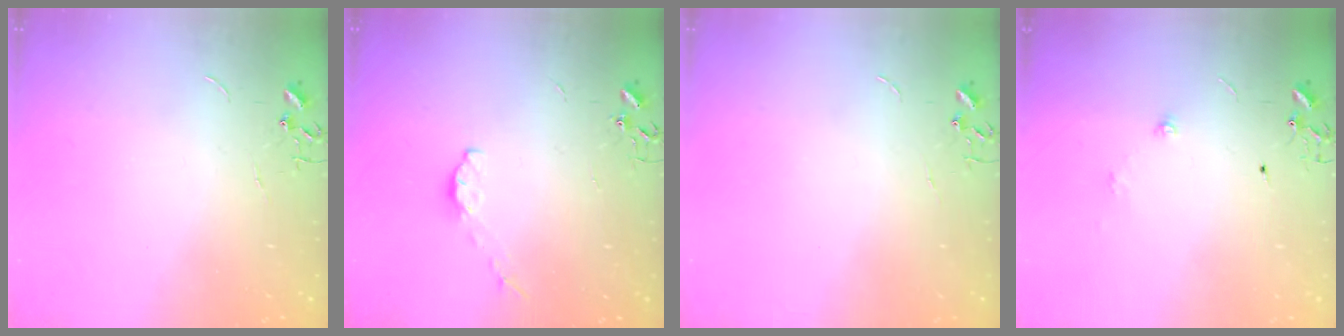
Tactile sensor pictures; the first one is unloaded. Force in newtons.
{"total": 5.1, "press": 5.1, "slide": 0.8}
{"total": 0.0}
{"total": 5.5, "press": 5.4, "slide": 0.9}